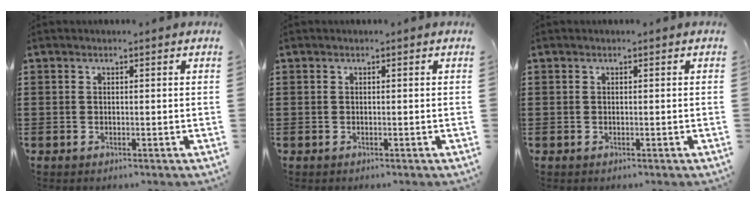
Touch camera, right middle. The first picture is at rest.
{"total": 0.0}
{"total": 0.0}